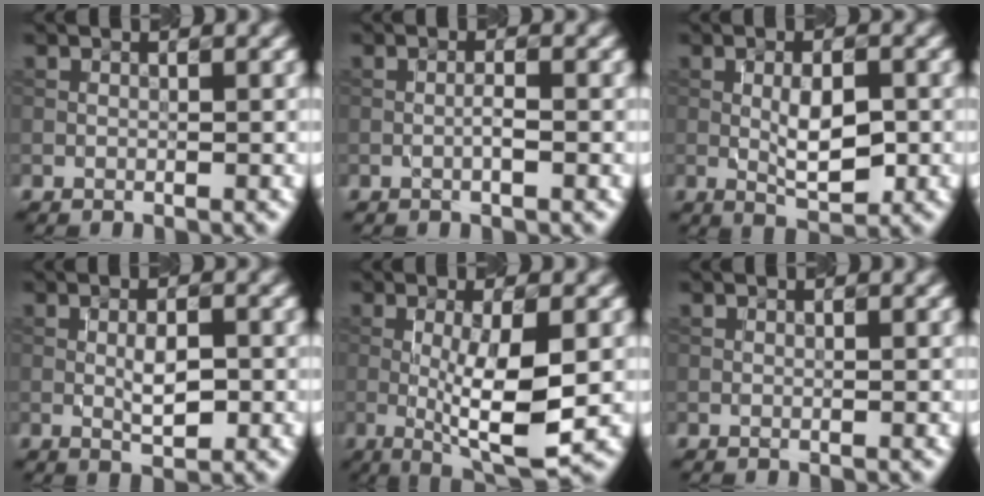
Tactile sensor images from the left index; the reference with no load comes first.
{"total": 1.2, "force": [-0.3, 0.1, 1.1], "torque": [-0.021, 0.001, -0.007]}
{"total": 4.1, "force": [-0.3, 1.5, 3.8], "torque": [-0.069, -0.002, -0.003]}
{"total": 2.7, "force": [-0.1, 1.0, 2.5], "torque": [-0.047, -0.002, 0.000]}
{"total": 7.4, "force": [-0.8, 1.6, 7.2], "torque": [-0.119, -0.009, -0.010]}
{"total": 0.0}